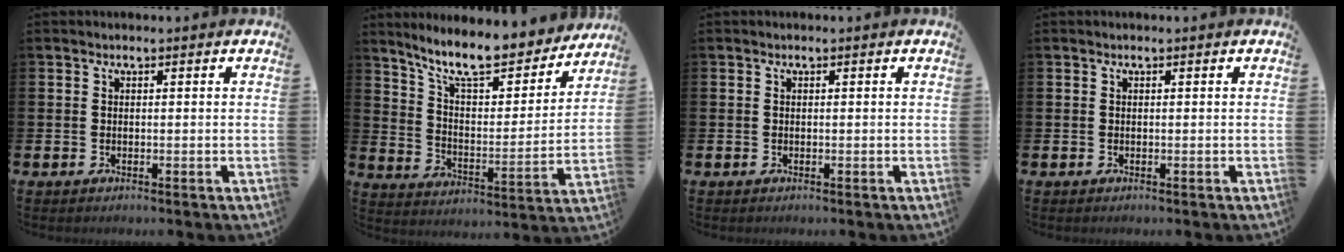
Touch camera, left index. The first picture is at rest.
{"total": 11.7, "force": [10.2, 2.8, 5.1], "torque": [-0.122, -0.069, 0.177]}
{"total": 0.0}
{"total": 0.0}